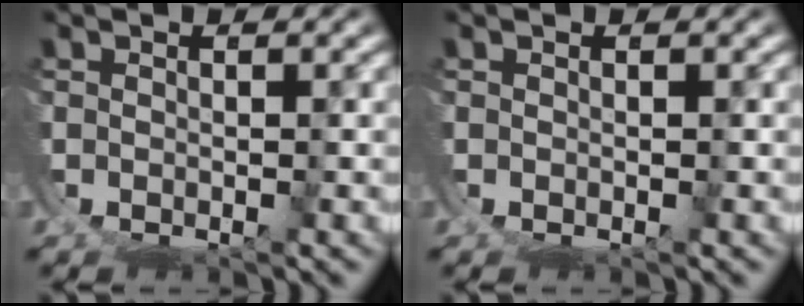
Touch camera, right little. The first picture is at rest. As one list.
[{"total": 0.0}]